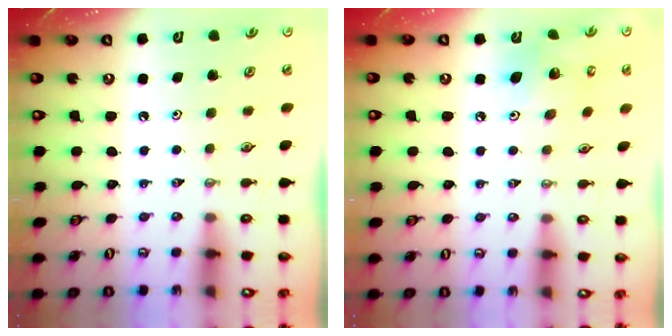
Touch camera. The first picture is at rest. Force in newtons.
{"total": 10.1, "press": 9.7, "slide": 2.8}